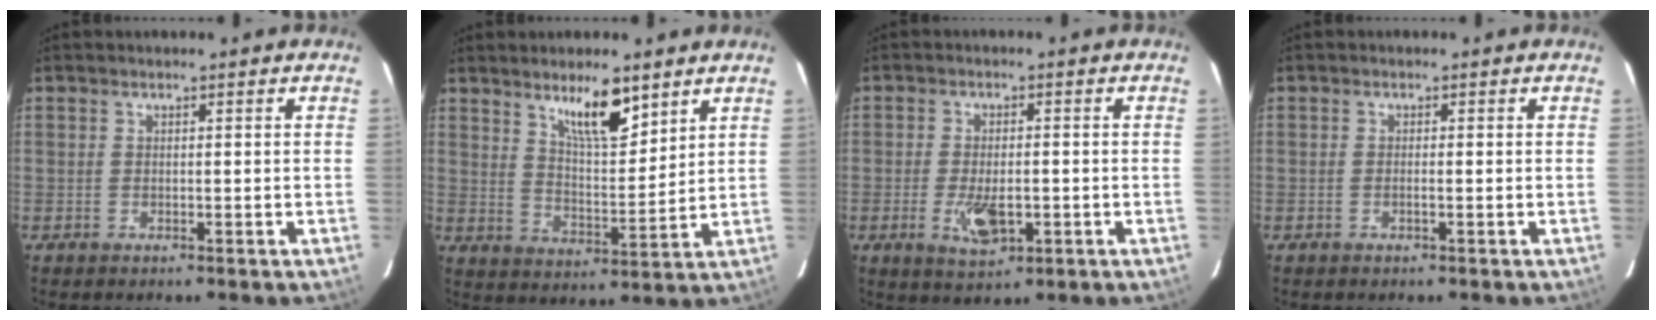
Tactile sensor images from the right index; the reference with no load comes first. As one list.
[{"total": 8.4, "force": [5.7, 1.8, 5.9], "torque": [-0.105, -0.007, 0.104]}, {"total": 5.4, "force": [-1.6, 2.1, 4.7], "torque": [-0.091, -0.008, -0.020]}, {"total": 0.7, "force": [-0.2, -0.1, 0.6], "torque": [-0.012, 0.001, -0.004]}]